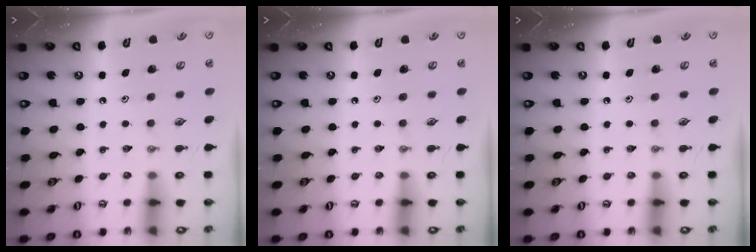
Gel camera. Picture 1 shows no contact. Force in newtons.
{"total": 0.0}
{"total": 0.0}